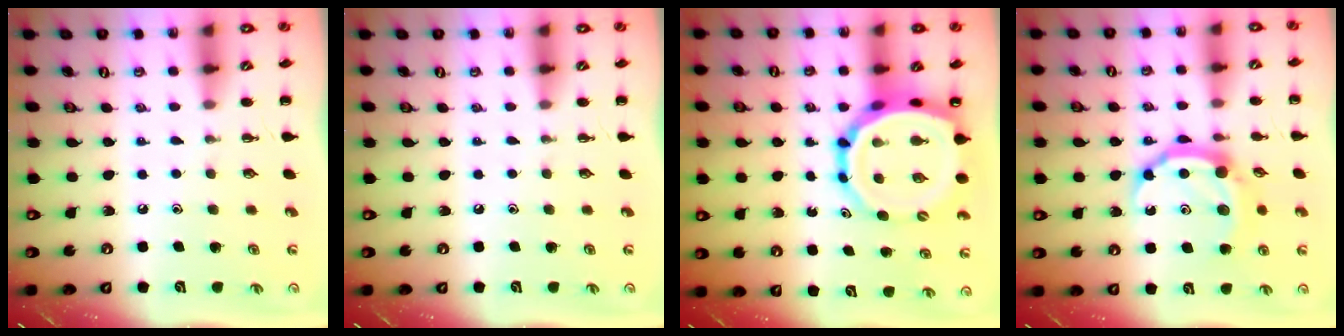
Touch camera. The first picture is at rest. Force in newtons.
{"total": 0.0}
{"total": 13.1, "press": 12.6, "slide": 3.5}
{"total": 12.0, "press": 11.9, "slide": 0.9}